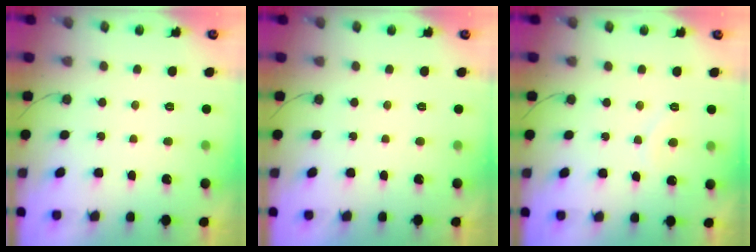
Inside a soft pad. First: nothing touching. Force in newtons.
{"total": 1.6, "press": 1.6, "slide": 0.0}
{"total": 5.5, "press": 5.5, "slide": 0.4}